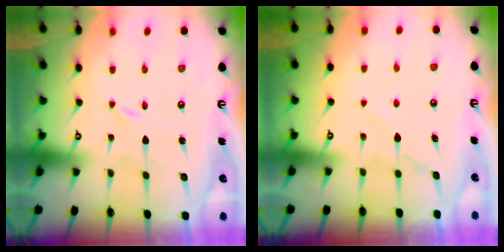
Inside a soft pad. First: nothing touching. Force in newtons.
{"total": 7.1, "press": 7.0, "slide": 0.9}